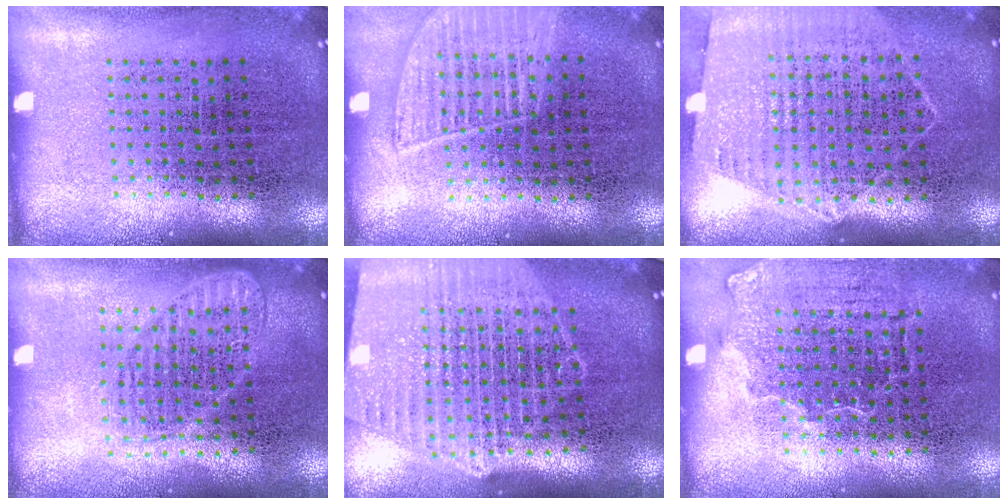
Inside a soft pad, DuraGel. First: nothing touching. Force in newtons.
{"total": 1.3, "press": 1.3, "slide": 0.5}
{"total": 1.2, "press": 1.1, "slide": 0.4}
{"total": 1.6, "press": 1.4, "slide": 0.7}
{"total": 2.6, "press": 2.2, "slide": 1.4}
{"total": 1.5, "press": 1.2, "slide": 0.8}